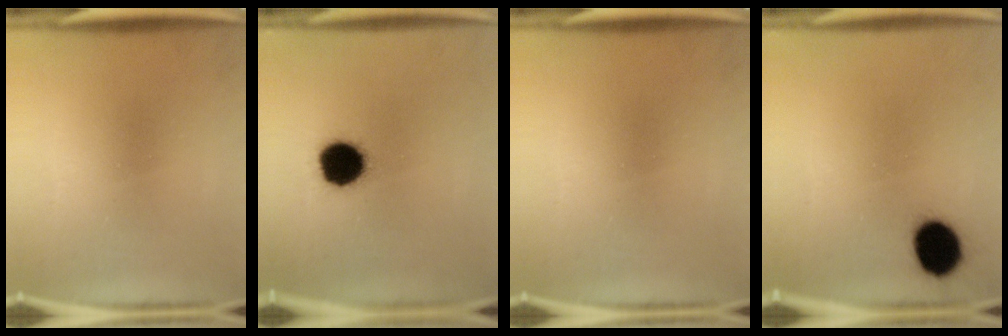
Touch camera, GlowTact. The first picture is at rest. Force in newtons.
{"total": 12.0}
{"total": 0.0}
{"total": 10.6}